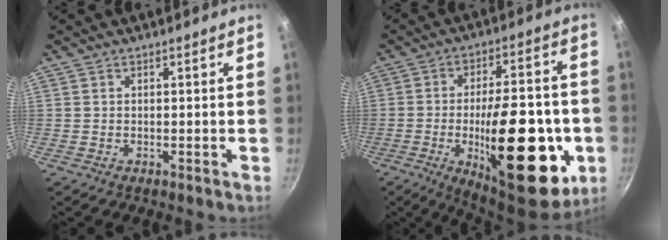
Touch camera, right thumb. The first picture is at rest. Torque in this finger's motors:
{"motor_torque": [1.10, 0.92, 2.15, -0.66, 0.63]}